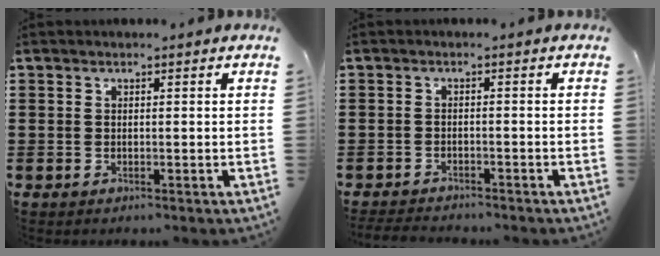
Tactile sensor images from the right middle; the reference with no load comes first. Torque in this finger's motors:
{"motor_torque": [1.50, -0.32, -0.03, 0.00]}